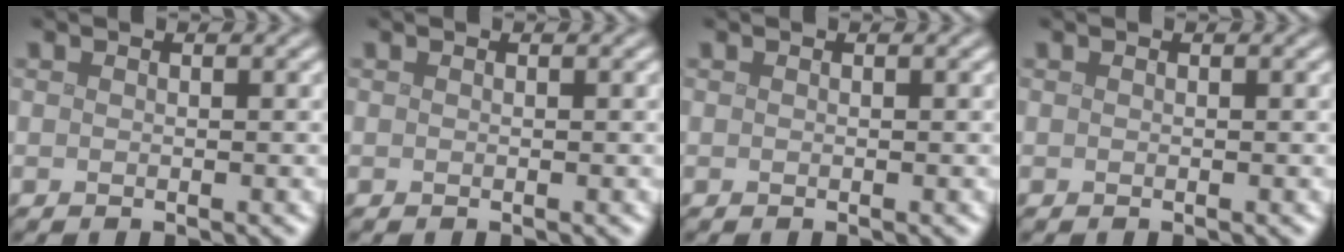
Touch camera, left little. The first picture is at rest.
{"total": 0.0}
{"total": 0.0}
{"total": 0.0}